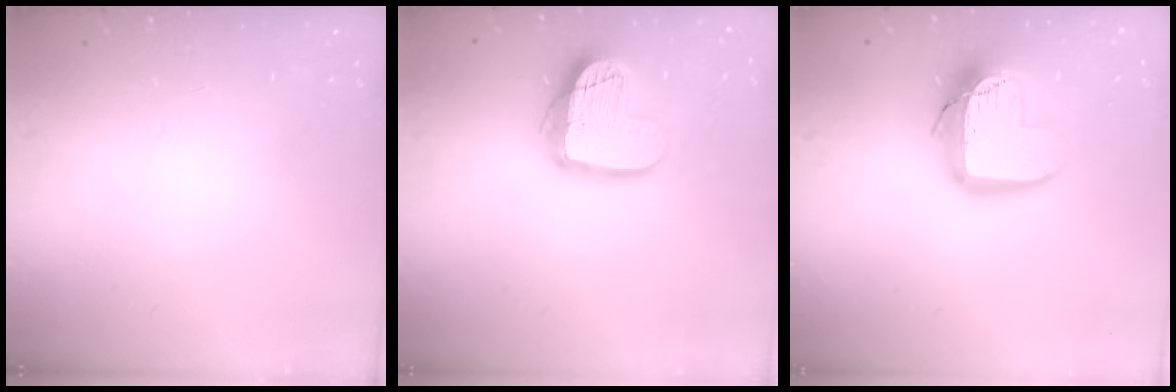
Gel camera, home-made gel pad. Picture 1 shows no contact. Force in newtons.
{"total": 15.5, "press": 15.4, "slide": 1.1}
{"total": 16.1, "press": 16.1, "slide": 1.1}